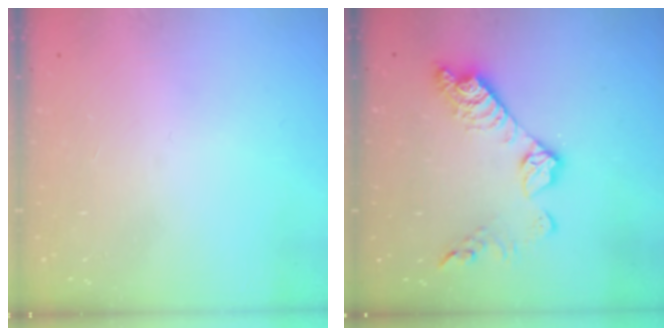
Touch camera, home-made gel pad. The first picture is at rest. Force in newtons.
{"total": 13.6, "press": 13.6, "slide": 0.7}